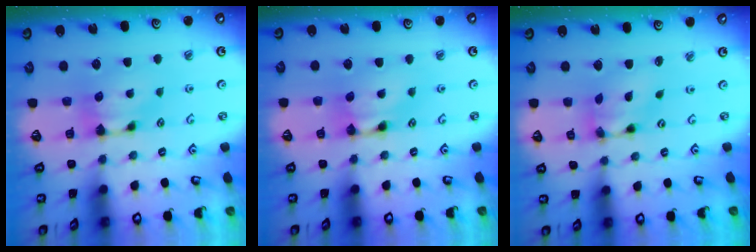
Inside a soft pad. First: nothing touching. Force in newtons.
{"total": 2.1, "press": 2.1, "slide": 0.2}
{"total": 4.8, "press": 4.1, "slide": 2.5}